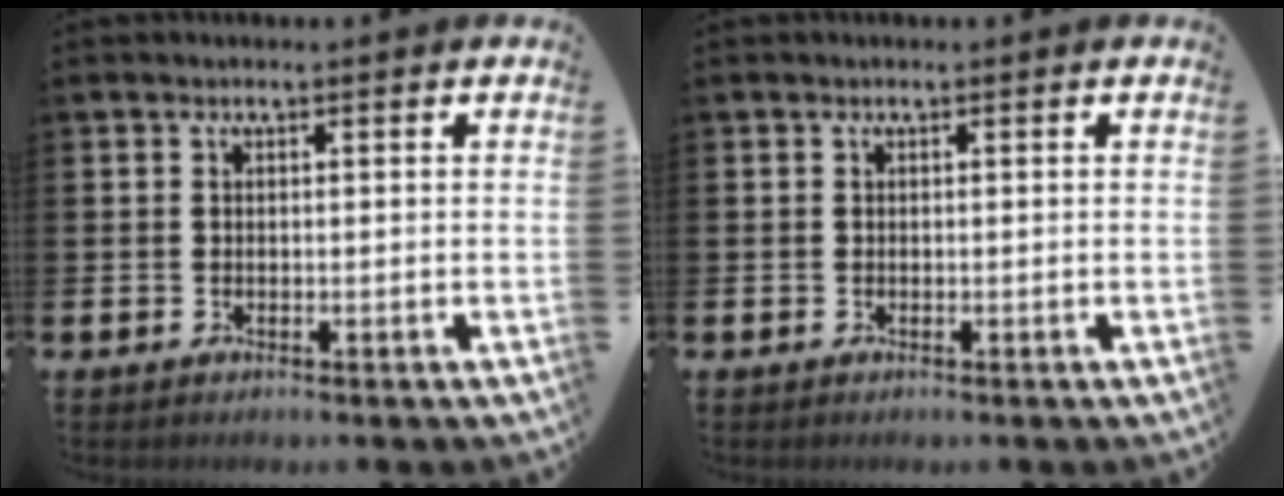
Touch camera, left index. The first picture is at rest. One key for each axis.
{"total": 0.0}